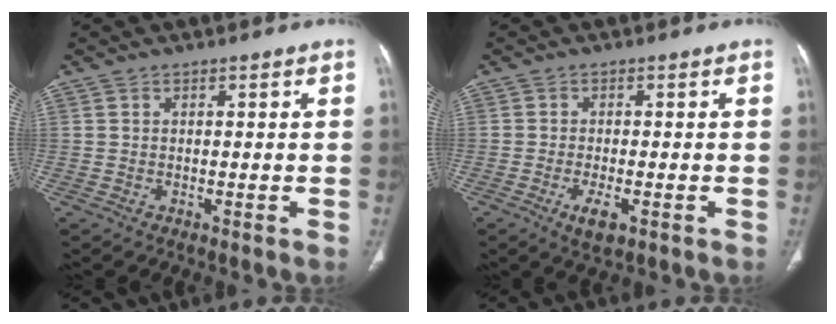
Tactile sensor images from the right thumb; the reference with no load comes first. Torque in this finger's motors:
{"motor_torque": [-0.18, 0.10, 0.17, 0.38, 0.09]}